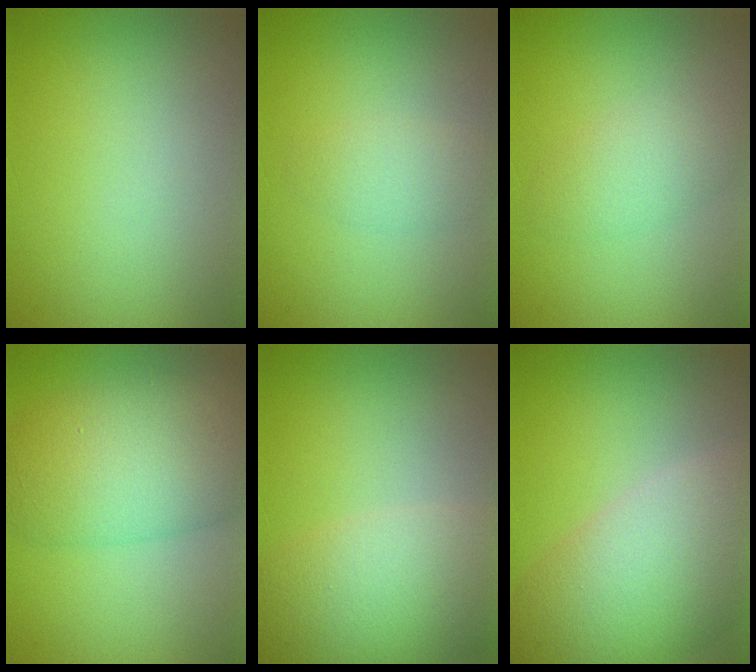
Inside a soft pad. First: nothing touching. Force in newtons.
{"total": 2.0, "press": 2.0, "slide": 0.1}
{"total": 2.7, "press": 2.7, "slide": 0.1}
{"total": 8.7, "press": 8.7, "slide": 0.4}
{"total": 7.3, "press": 7.3, "slide": 0.2}
{"total": 10.6, "press": 10.6, "slide": 0.6}